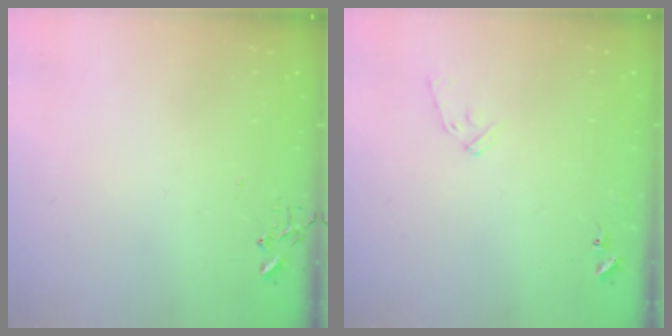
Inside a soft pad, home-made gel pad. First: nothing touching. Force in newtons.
{"total": 8.2, "press": 8.2, "slide": 0.3}